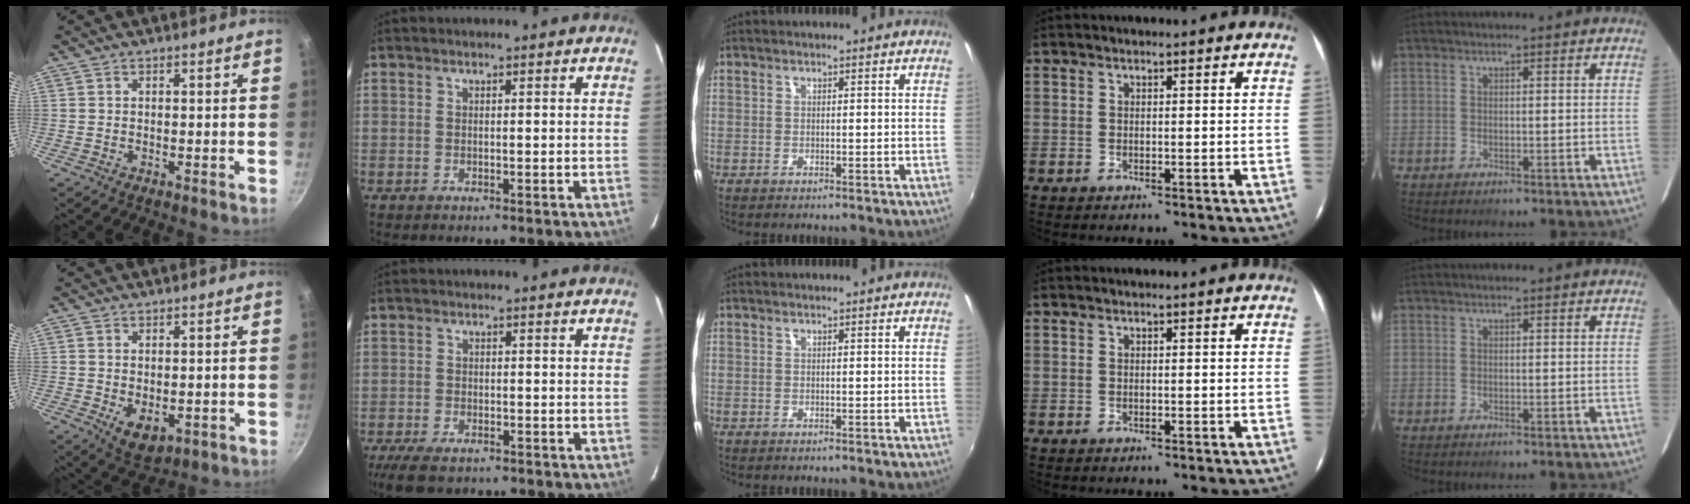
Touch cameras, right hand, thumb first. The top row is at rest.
{"thumb": {"total": 5.8, "force": [-0.7, 3.8, 4.3], "torque": [-0.061, -0.015, 0.000]}, "index": {"total": 6.7, "force": [-4.9, 2.8, 3.5], "torque": [-0.091, -0.016, -0.090]}}